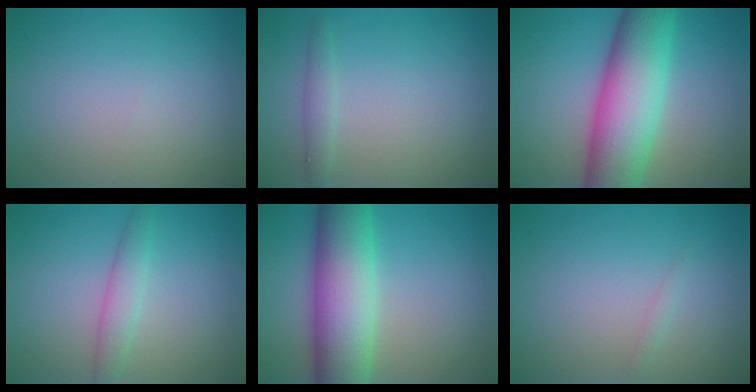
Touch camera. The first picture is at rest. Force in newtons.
{"total": 1.3, "press": 1.3, "slide": 0.2}
{"total": 11.2, "press": 11.2, "slide": 0.4}
{"total": 2.2, "press": 2.2, "slide": 0.2}
{"total": 10.3, "press": 10.3, "slide": 0.5}
{"total": 0.6, "press": 0.6, "slide": 0.0}